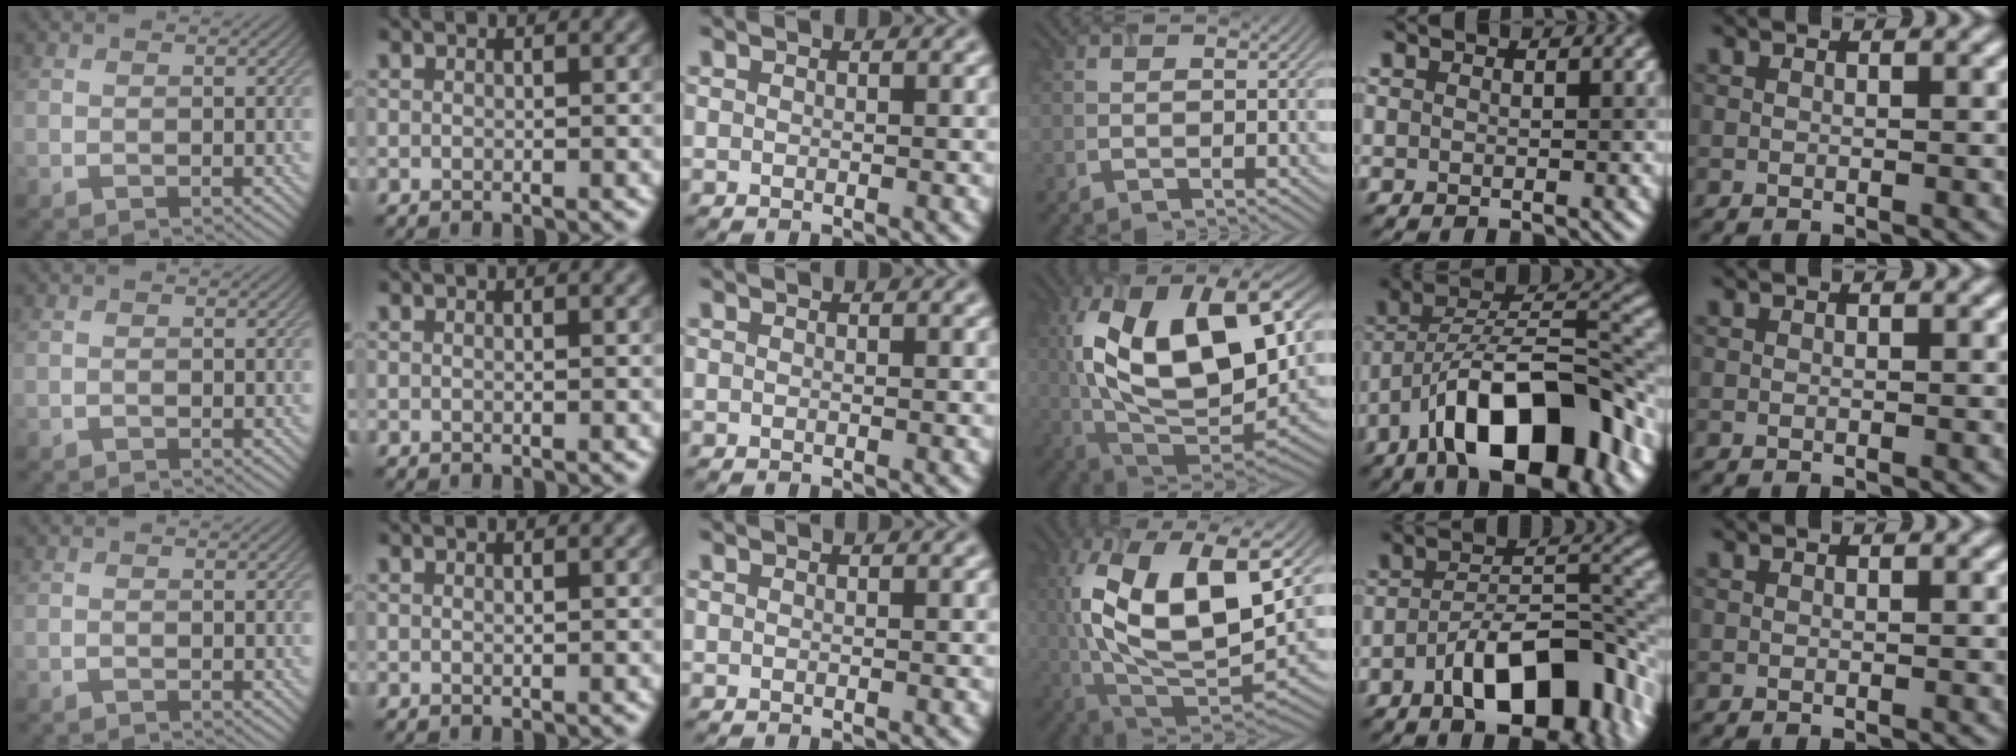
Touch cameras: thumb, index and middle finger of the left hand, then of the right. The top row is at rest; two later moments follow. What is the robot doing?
{"motion": "extract", "object": "airpods case & airpods"}